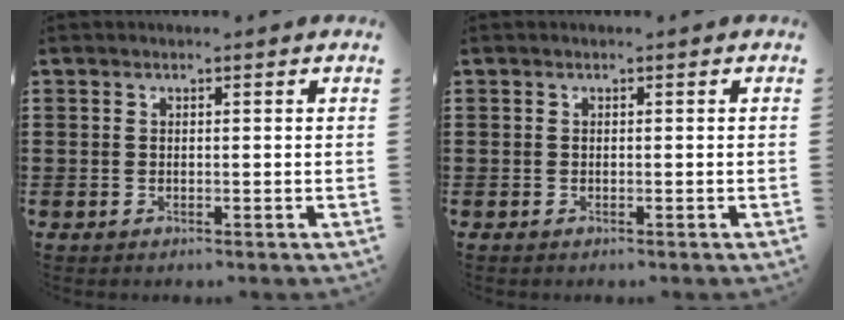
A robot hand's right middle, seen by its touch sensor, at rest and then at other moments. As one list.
[{"total": 0.0}]